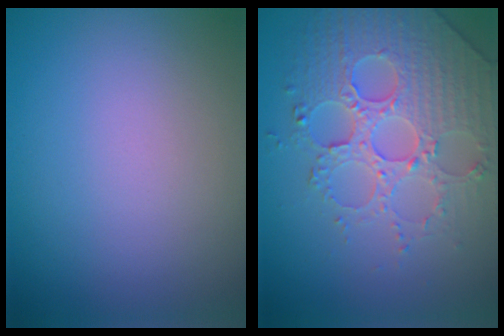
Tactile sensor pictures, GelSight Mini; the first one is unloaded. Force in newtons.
{"total": 5.1, "press": 4.9, "slide": 1.2}